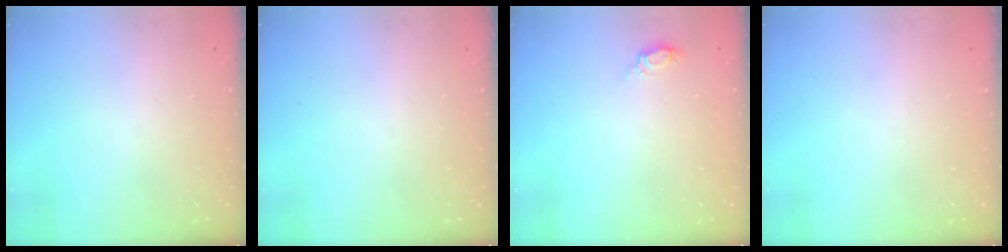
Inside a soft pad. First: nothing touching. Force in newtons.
{"total": 0.0}
{"total": 5.2, "press": 4.9, "slide": 1.7}
{"total": 0.0}